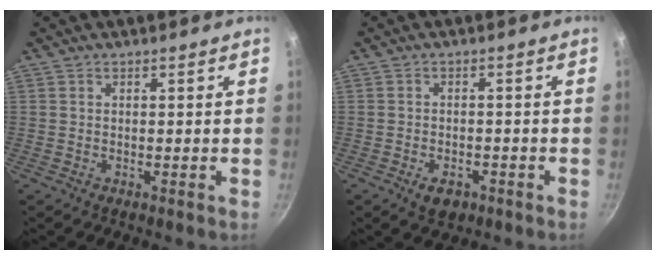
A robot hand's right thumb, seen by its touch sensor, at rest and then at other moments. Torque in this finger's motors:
{"motor_torque": [-0.24, 0.05, 0.42, -0.18, 0.20]}